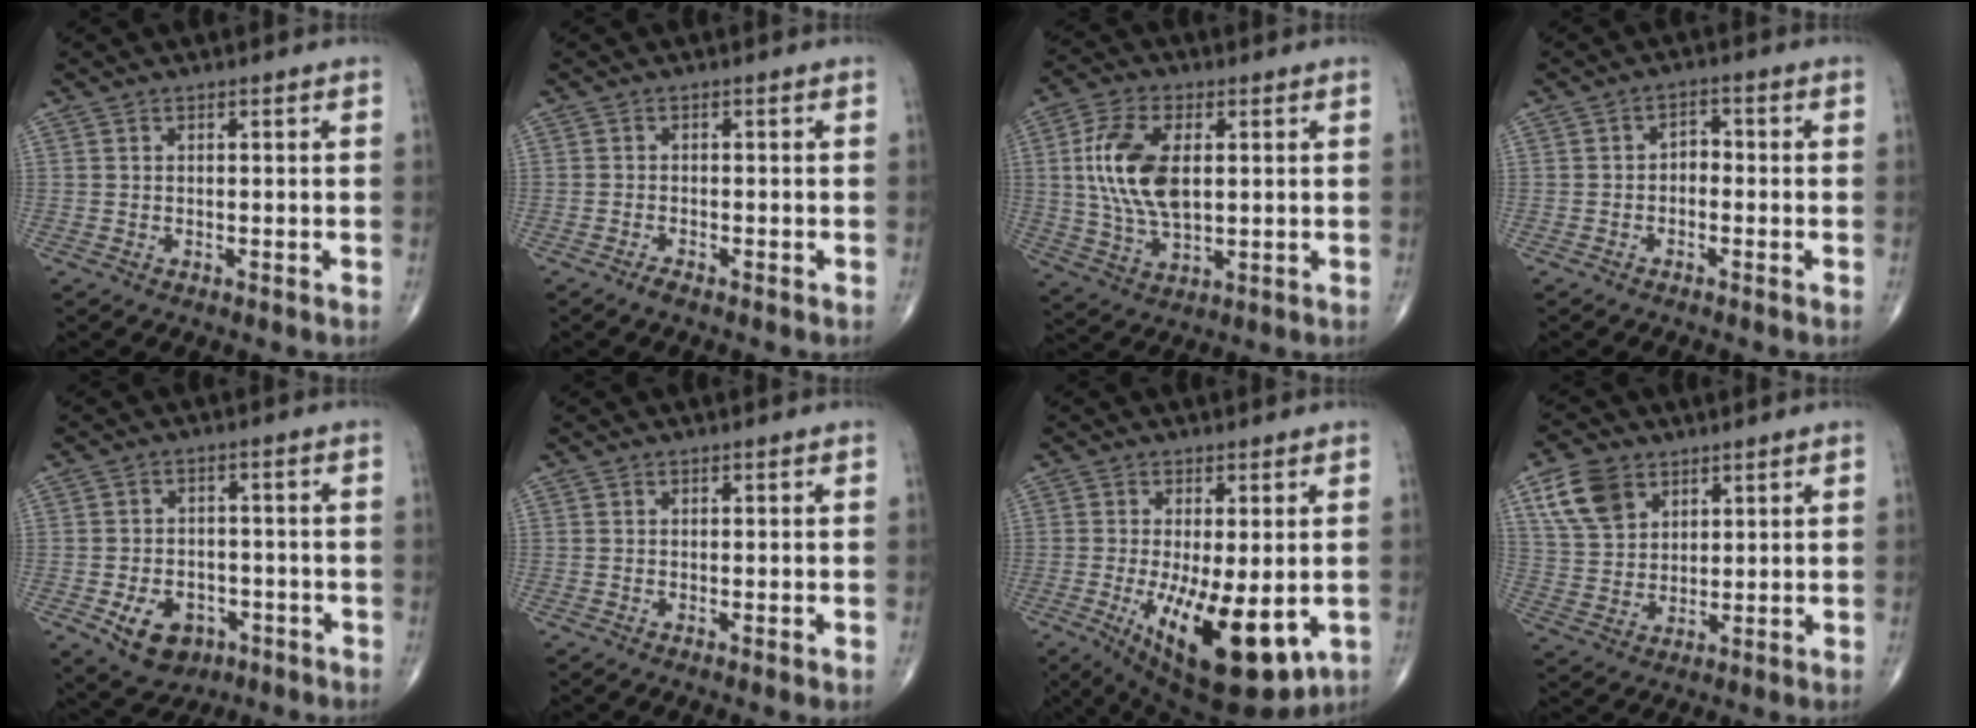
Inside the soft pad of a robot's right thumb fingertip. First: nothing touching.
{"total": 1.3, "force": [-1.1, 0.2, 0.6], "torque": [-0.020, 0.001, -0.022]}
{"total": 13.7, "force": [2.0, 7.3, 11.4], "torque": [-0.224, -0.002, 0.041]}
{"total": 2.5, "force": [-0.8, 1.8, 1.6], "torque": [-0.009, 0.017, -0.023]}
{"total": 9.0, "force": [-3.8, 6.5, 4.9], "torque": [-0.061, 0.021, -0.050]}
{"total": 1.0, "force": [-0.2, 0.1, 1.0], "torque": [-0.017, -0.003, -0.003]}
{"total": 16.7, "force": [-4.4, 6.3, 14.8], "torque": [-0.226, -0.029, -0.047]}
{"total": 9.6, "force": [5.0, 6.7, 4.8], "torque": [-0.075, -0.015, 0.101]}